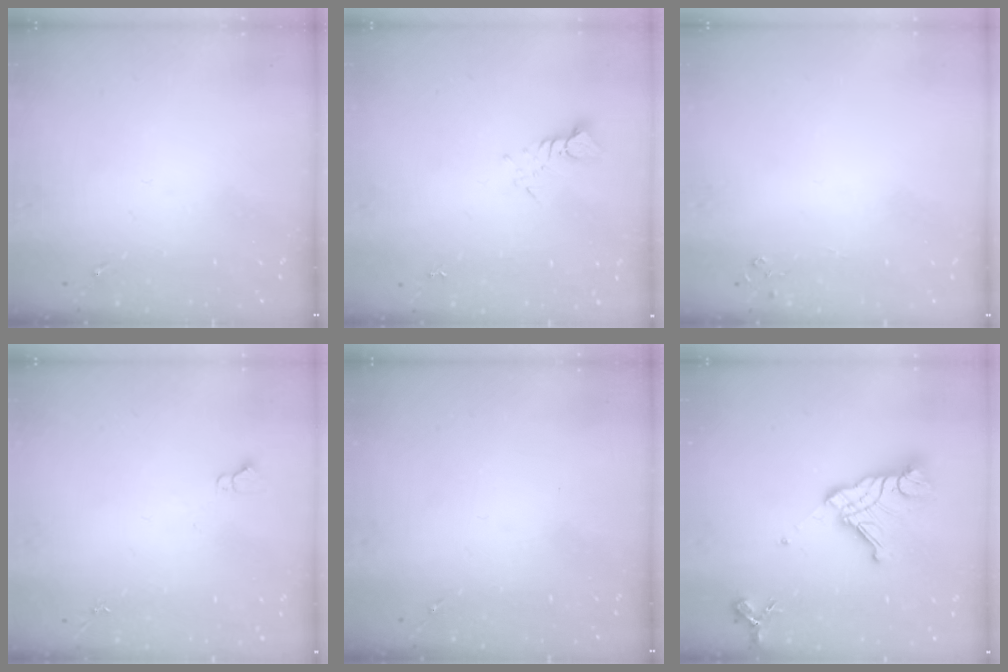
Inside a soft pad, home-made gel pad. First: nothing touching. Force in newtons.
{"total": 3.1, "press": 3.1, "slide": 0.3}
{"total": 2.8, "press": 2.8, "slide": 0.3}
{"total": 3.1, "press": 3.0, "slide": 0.3}
{"total": 0.0}
{"total": 15.8, "press": 15.7, "slide": 1.7}